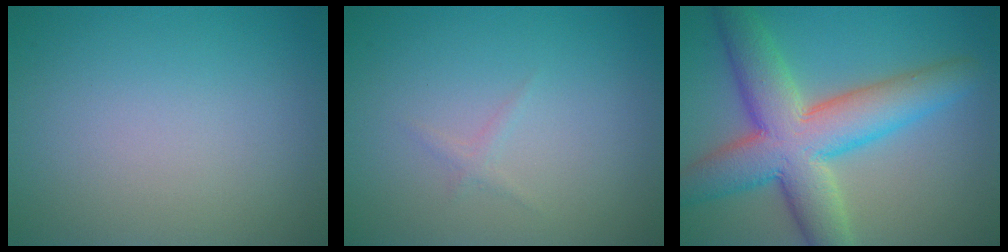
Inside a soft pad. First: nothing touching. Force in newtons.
{"total": 0.7, "press": 0.7, "slide": 0.1}
{"total": 10.0, "press": 10.0, "slide": 0.6}